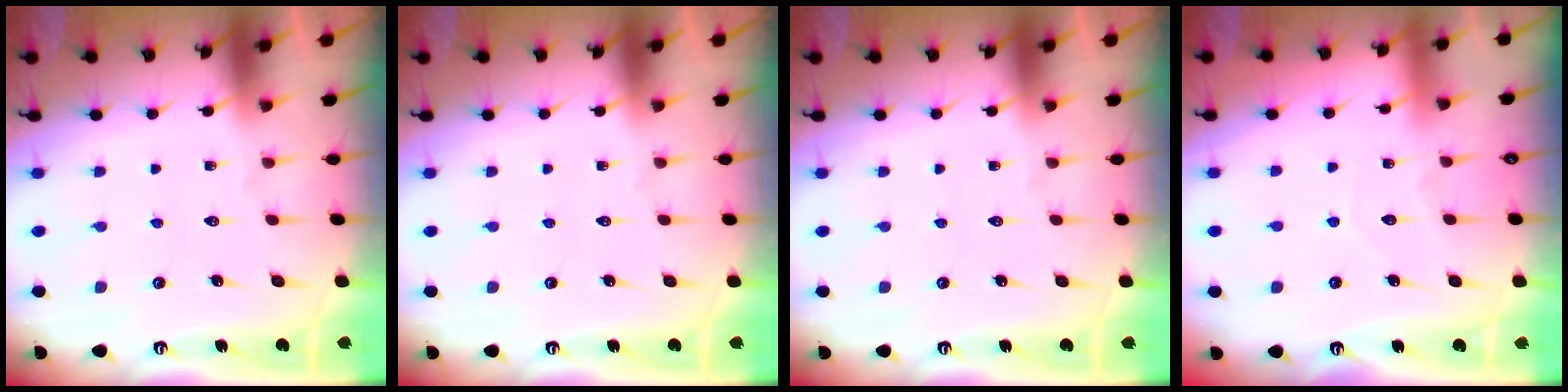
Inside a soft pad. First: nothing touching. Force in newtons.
{"total": 0.0}
{"total": 0.0}
{"total": 3.8, "press": 3.7, "slide": 0.3}